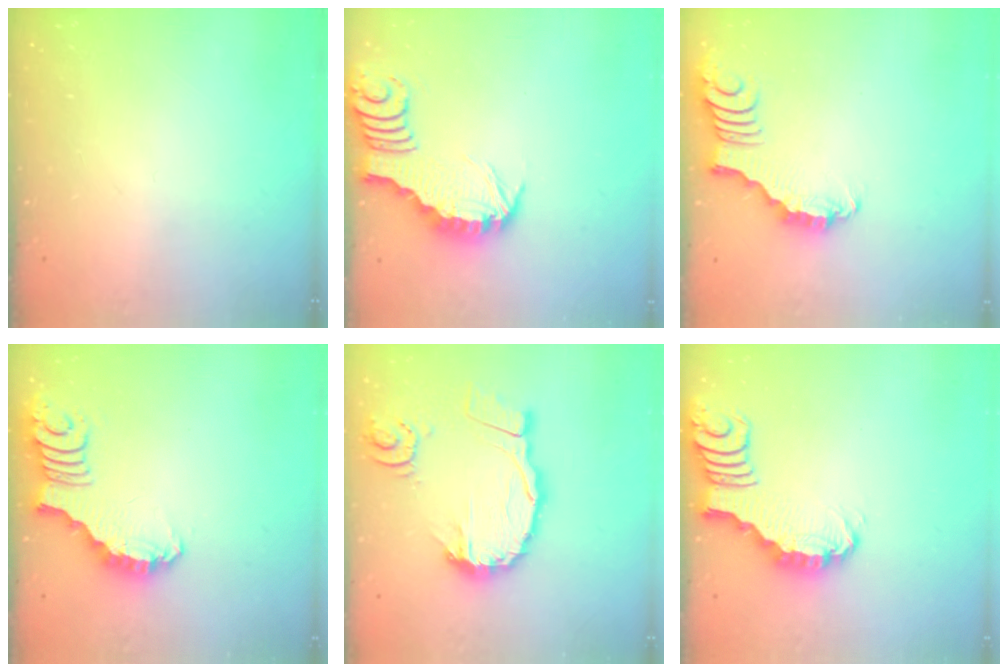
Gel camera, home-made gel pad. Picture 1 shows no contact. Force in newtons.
{"total": 2.9, "press": 2.8, "slide": 0.3}
{"total": 2.4, "press": 2.4, "slide": 0.2}
{"total": 2.7, "press": 2.7, "slide": 0.1}
{"total": 15.5, "press": 15.4, "slide": 1.9}
{"total": 2.7, "press": 2.7, "slide": 0.4}